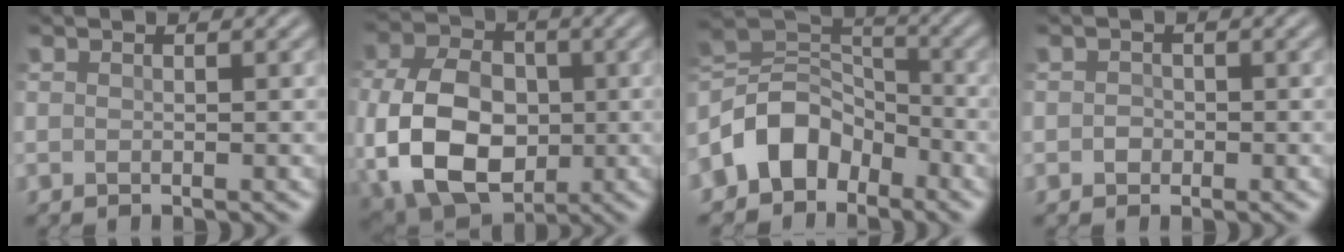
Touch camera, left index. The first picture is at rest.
{"total": 11.3, "force": [-1.3, 8.0, 7.9], "torque": [-0.170, -0.016, -0.027]}
{"total": 6.4, "force": [-3.7, 4.5, 2.7], "torque": [-0.034, 0.011, -0.084]}
{"total": 1.0, "force": [-0.2, 0.9, 0.3], "torque": [-0.002, -0.003, -0.007]}